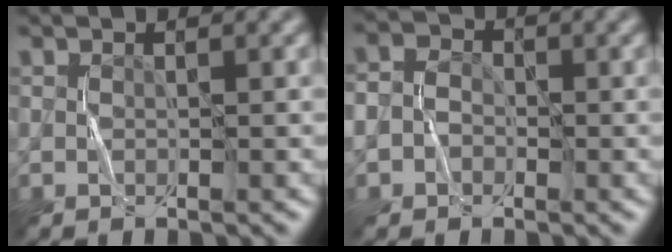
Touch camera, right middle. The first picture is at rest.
{"total": 5.9, "force": [-0.6, 5.3, 2.4], "torque": [-0.048, 0.021, -0.047]}